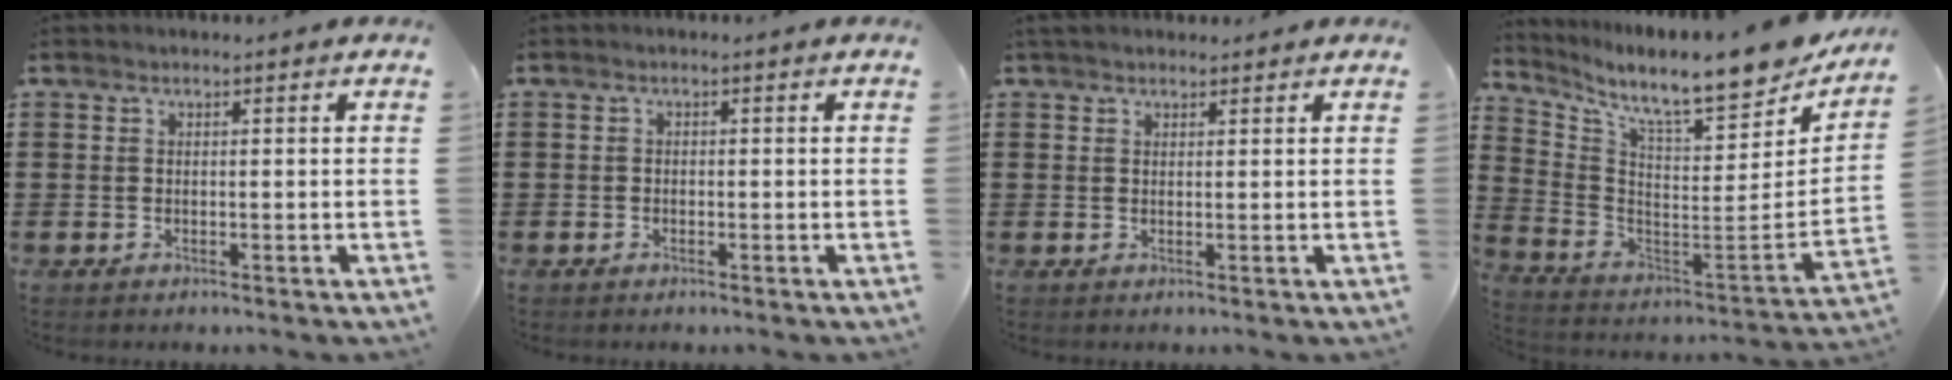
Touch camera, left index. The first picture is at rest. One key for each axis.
{"total": 0.7, "fx": -0.5, "fy": 0.4, "fz": 0.1, "tx": -0.005, "ty": 0.001, "tz": -0.012}
{"total": 1.4, "fx": 1.2, "fy": 0.6, "fz": 0.3, "tx": -0.009, "ty": 0.005, "tz": 0.023}
{"total": 9.4, "fx": 8.1, "fy": 0.6, "fz": 4.8, "tx": -0.107, "ty": -0.082, "tz": 0.128}